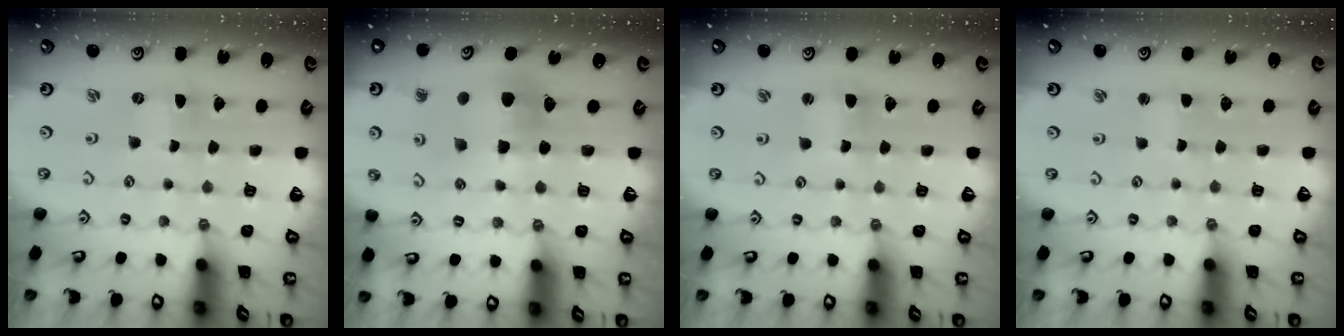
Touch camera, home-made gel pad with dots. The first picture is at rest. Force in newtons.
{"total": 8.2, "press": 8.1, "slide": 1.1}
{"total": 2.9, "press": 2.9, "slide": 0.3}
{"total": 0.8, "press": 0.8, "slide": 0.0}